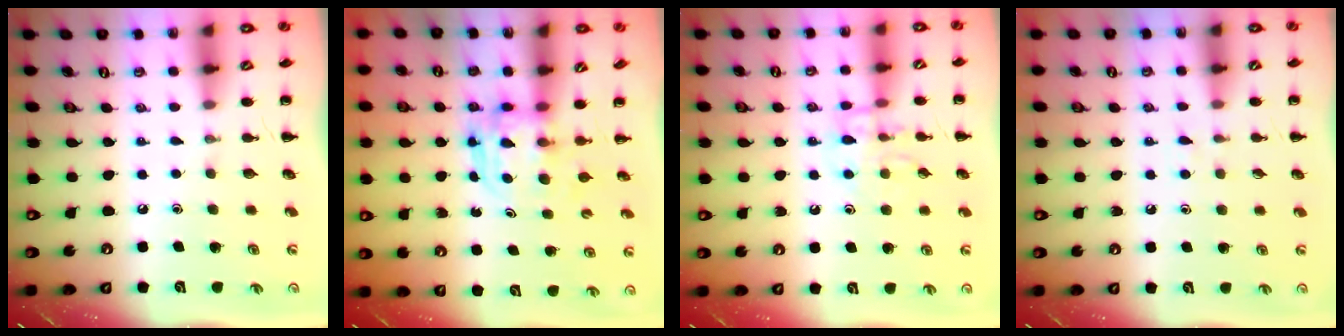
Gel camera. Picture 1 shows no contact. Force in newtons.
{"total": 3.8, "press": 3.8, "slide": 0.3}
{"total": 10.6, "press": 10.6, "slide": 0.5}
{"total": 3.3, "press": 3.1, "slide": 1.3}